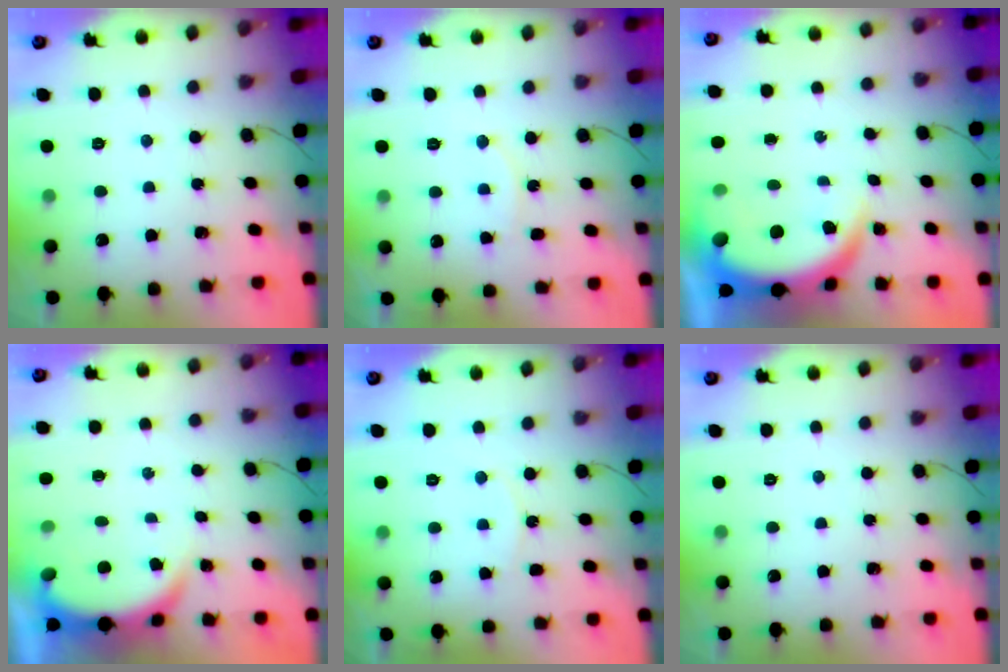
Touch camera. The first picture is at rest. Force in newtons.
{"total": 5.6, "press": 5.6, "slide": 0.2}
{"total": 7.6, "press": 7.6, "slide": 0.6}
{"total": 4.0, "press": 3.9, "slide": 0.6}
{"total": 6.9, "press": 6.9, "slide": 0.9}
{"total": 0.0}